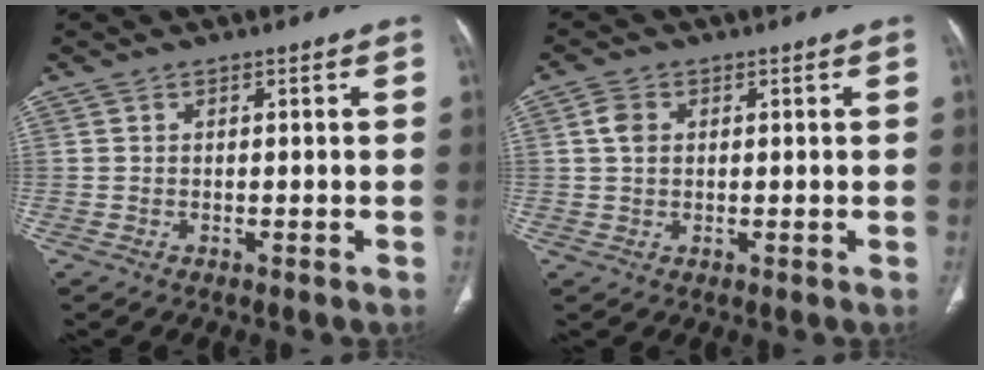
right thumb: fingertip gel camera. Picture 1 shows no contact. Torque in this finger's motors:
{"motor_torque": [-0.31, 0.61, 0.17, 0.07, 0.01]}